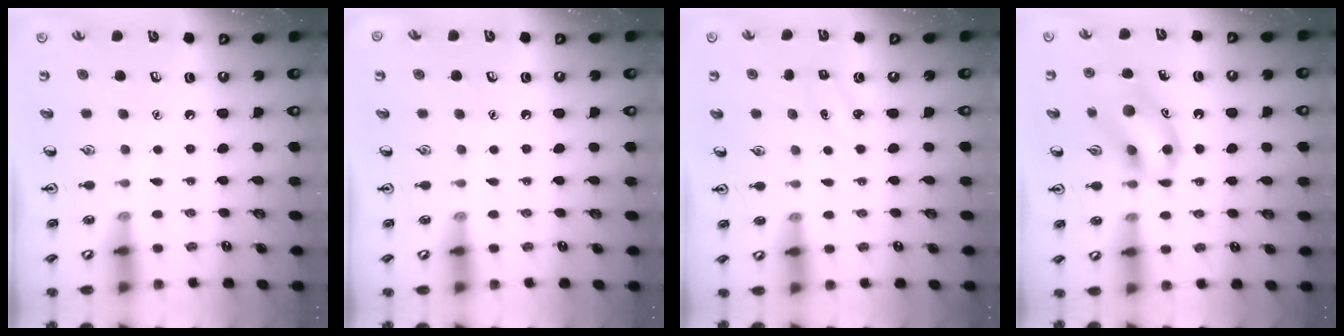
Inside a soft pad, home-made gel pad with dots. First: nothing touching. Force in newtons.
{"total": 0.0}
{"total": 2.5, "press": 2.3, "slide": 0.9}
{"total": 12.4, "press": 12.3, "slide": 2.0}